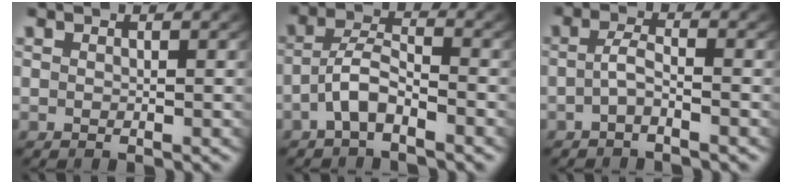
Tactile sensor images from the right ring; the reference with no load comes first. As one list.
[{"total": 3.6, "force": [-2.1, 1.8, 2.3], "torque": [-0.041, -0.007, -0.040]}, {"total": 2.0, "force": [-1.5, 0.3, 1.4], "torque": [-0.030, -0.004, -0.024]}]